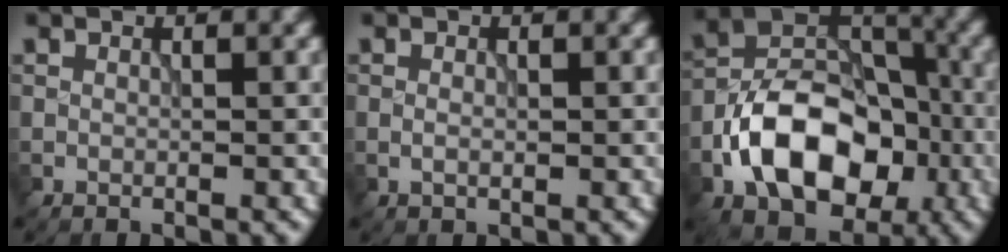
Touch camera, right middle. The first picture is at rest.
{"total": 0.8, "force": [-0.1, 0.4, 0.7], "torque": [-0.015, -0.002, -0.001]}
{"total": 11.0, "force": [-4.0, 7.3, 7.3], "torque": [-0.123, 0.008, -0.077]}